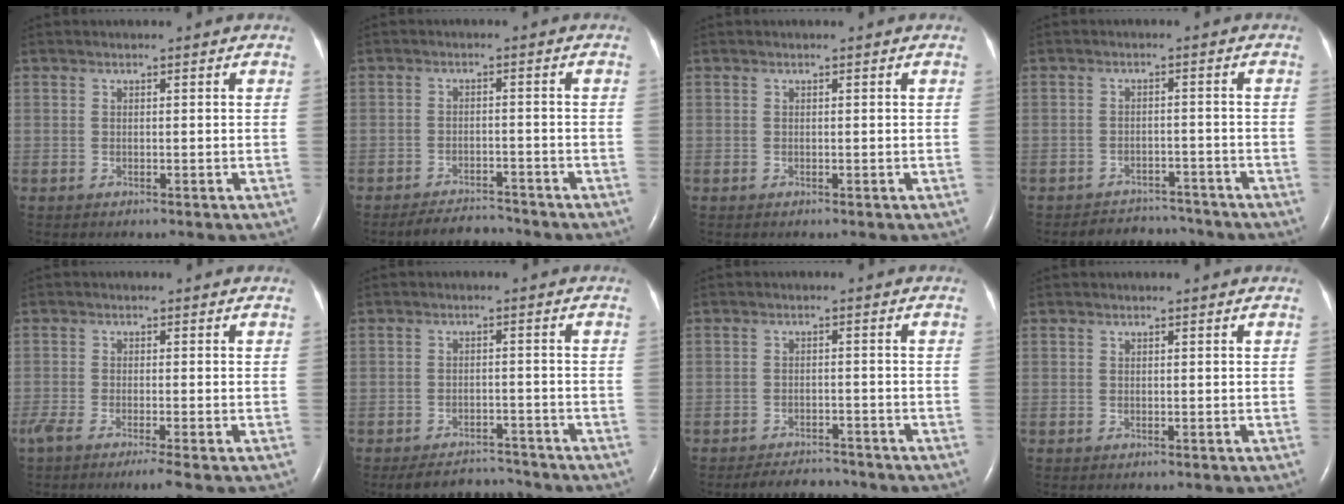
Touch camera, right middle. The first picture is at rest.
{"total": 4.2, "force": [-4.2, 0.8, 0.3], "torque": [-0.010, -0.012, -0.068]}
{"total": 0.0}
{"total": 5.8, "force": [-5.5, 1.8, -0.5], "torque": [0.009, 0.012, -0.076]}
{"total": 4.8, "force": [-3.5, 0.0, 3.3], "torque": [-0.059, -0.014, -0.062]}
{"total": 5.7, "force": [-5.5, 1.3, 0.3], "torque": [-0.002, 0.003, -0.086]}
{"total": 4.4, "force": [-4.2, 1.1, 0.6], "torque": [-0.012, -0.010, -0.067]}
{"total": 0.0}